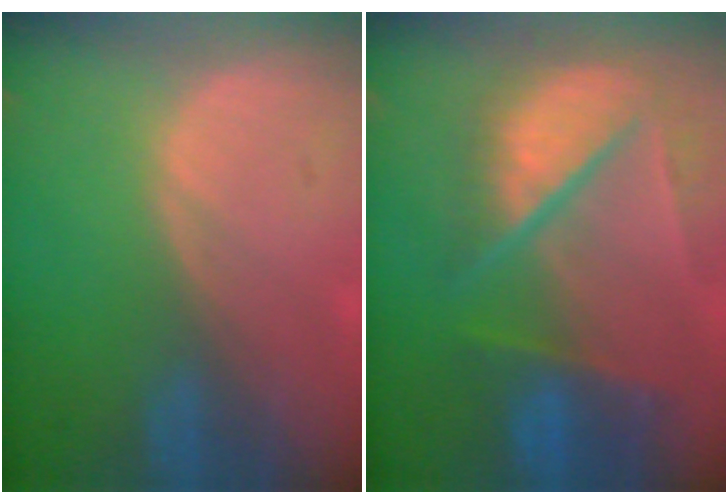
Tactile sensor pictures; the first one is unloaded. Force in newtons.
{"total": 10.3, "press": 8.6, "slide": 5.5}